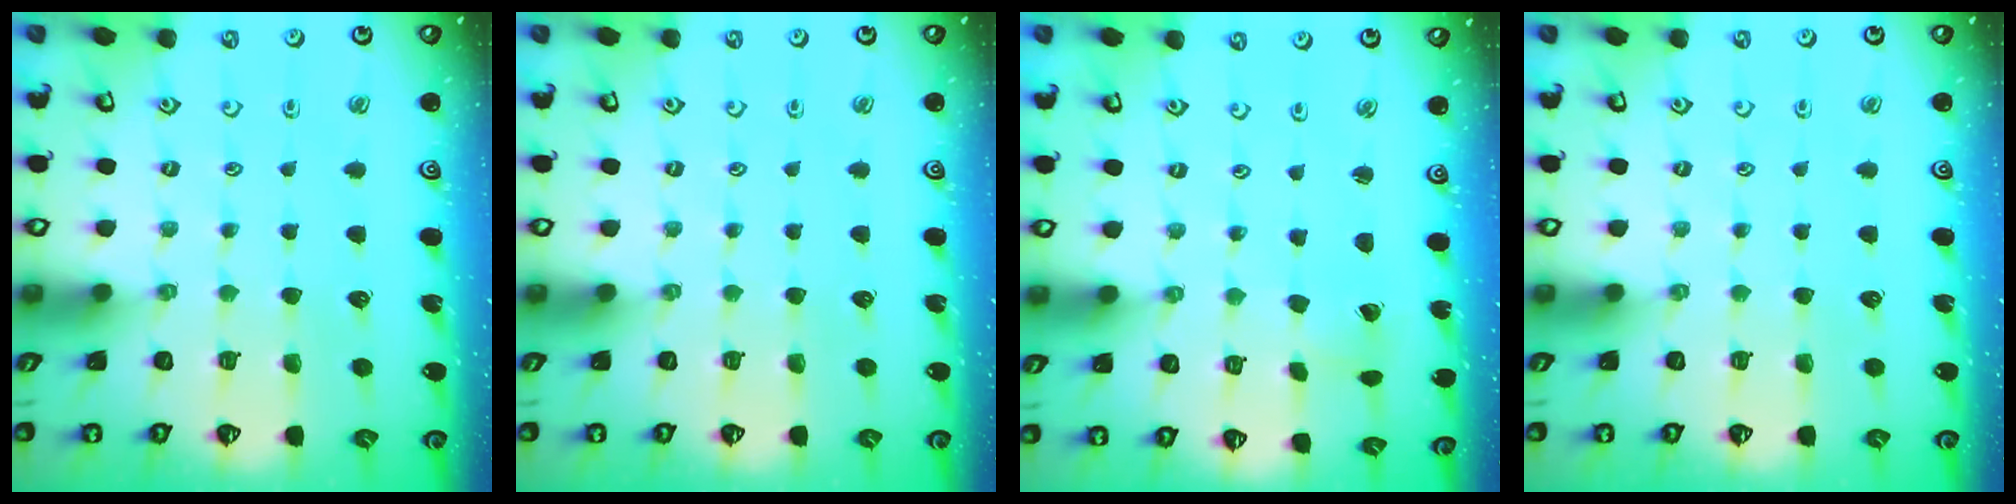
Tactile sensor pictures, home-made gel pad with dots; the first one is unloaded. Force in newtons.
{"total": 0.0}
{"total": 1.7, "press": 1.7, "slide": 0.0}
{"total": 0.0}